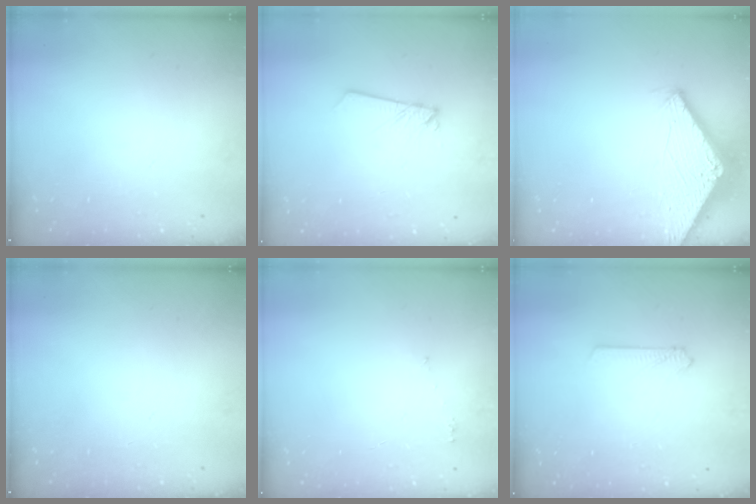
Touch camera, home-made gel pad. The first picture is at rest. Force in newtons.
{"total": 2.0, "press": 2.0, "slide": 0.2}
{"total": 2.8, "press": 2.8, "slide": 0.2}
{"total": 0.0}
{"total": 3.2, "press": 3.2, "slide": 0.2}
{"total": 2.6, "press": 2.6, "slide": 0.3}